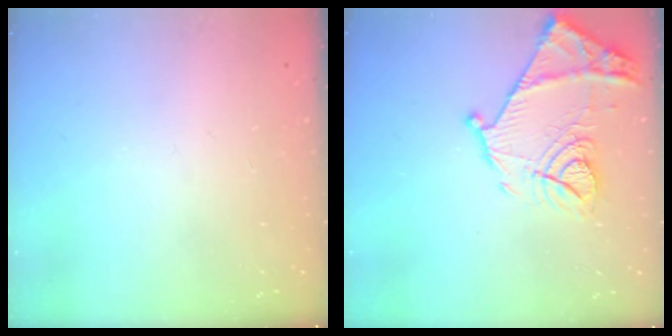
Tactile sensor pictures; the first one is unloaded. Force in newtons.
{"total": 16.5, "press": 16.4, "slide": 1.4}